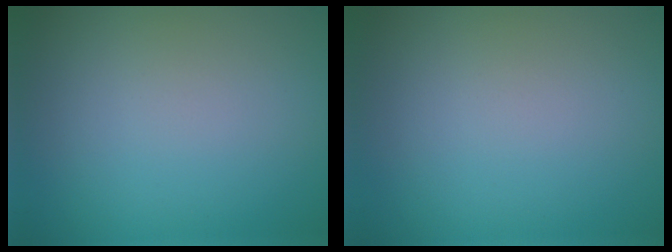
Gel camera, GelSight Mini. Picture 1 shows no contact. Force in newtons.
{"total": 0.0}